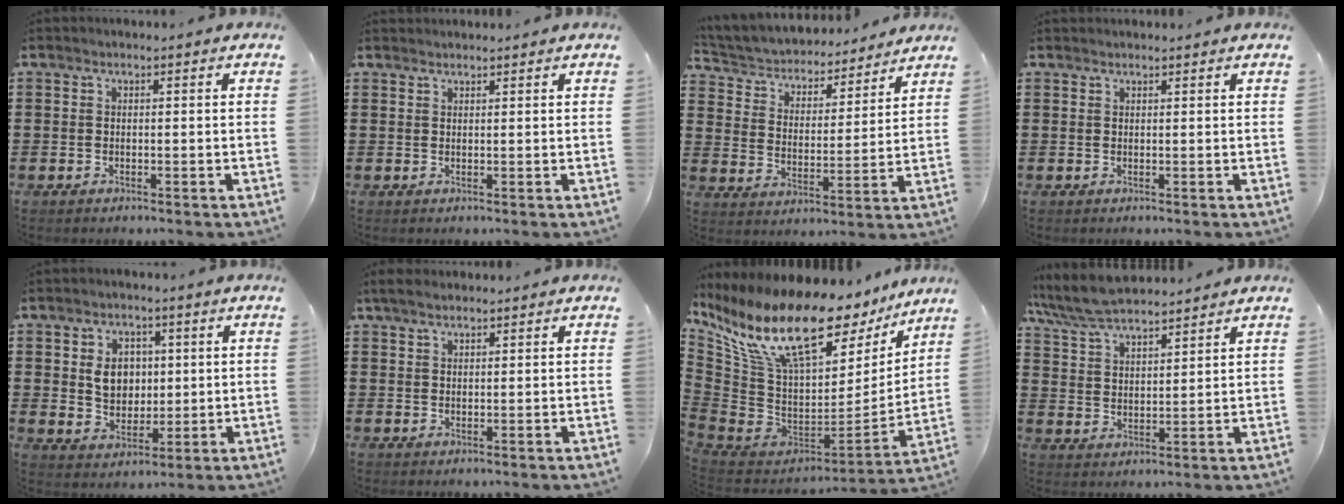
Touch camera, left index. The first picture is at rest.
{"total": 1.1, "force": [1.1, 0.1, 0.0], "torque": [-0.003, 0.000, 0.022]}
{"total": 3.9, "force": [3.8, 0.9, 0.2], "torque": [-0.030, -0.031, 0.056]}
{"total": 0.7, "force": [0.7, 0.1, 0.0], "torque": [-0.003, 0.000, 0.014]}
{"total": 5.5, "force": [1.0, 4.4, 3.2], "torque": [-0.062, 0.007, 0.012]}
{"total": 2.4, "force": [1.8, 1.0, 1.1], "torque": [-0.027, 0.006, 0.035]}
{"total": 17.8, "force": [10.7, 7.0, 12.4], "torque": [-0.266, -0.061, 0.184]}
{"total": 6.6, "force": [6.1, 1.3, 2.2], "torque": [-0.065, -0.020, 0.113]}